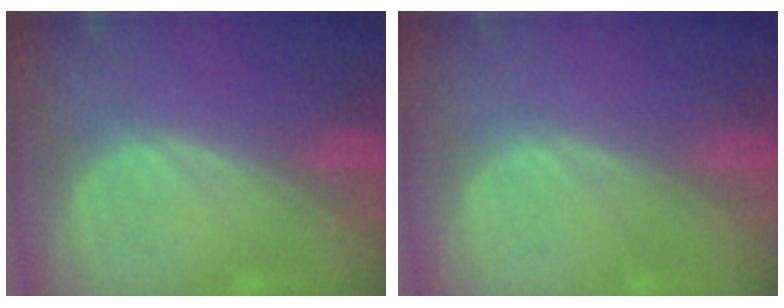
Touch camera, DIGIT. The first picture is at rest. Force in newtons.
{"total": 0.0}